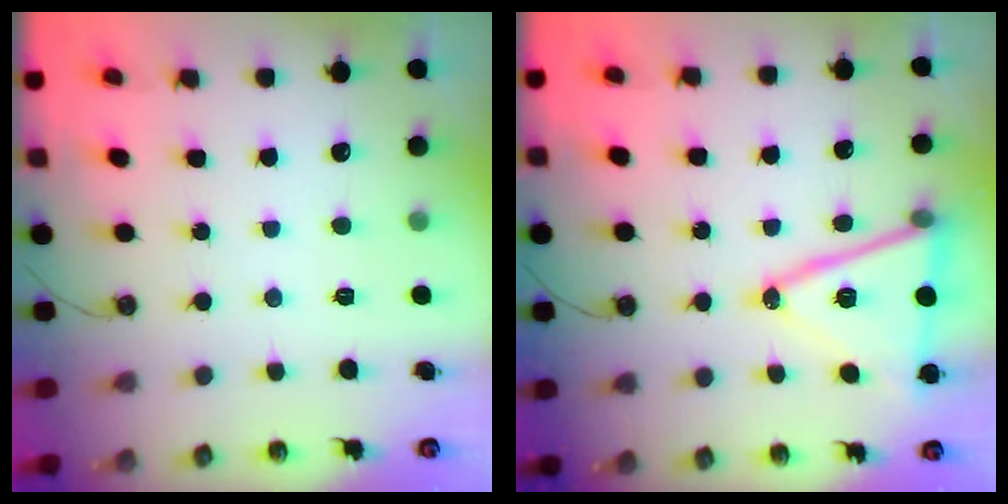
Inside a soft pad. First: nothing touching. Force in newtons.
{"total": 16.7, "press": 16.3, "slide": 3.6}